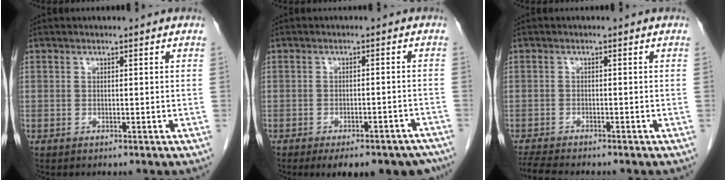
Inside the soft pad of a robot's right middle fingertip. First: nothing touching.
{"total": 13.4, "force": [-10.9, 5.1, 5.9], "torque": [-0.061, 0.013, -0.126]}
{"total": 4.7, "force": [-4.4, 0.0, 1.8], "torque": [-0.037, -0.018, -0.074]}